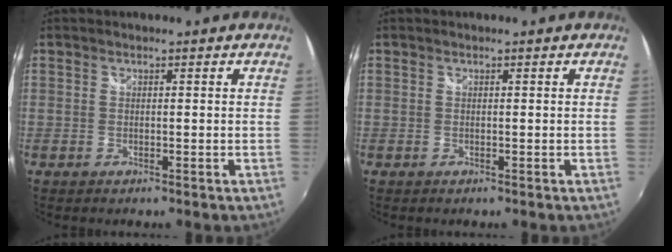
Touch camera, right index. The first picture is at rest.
{"total": 0.0}